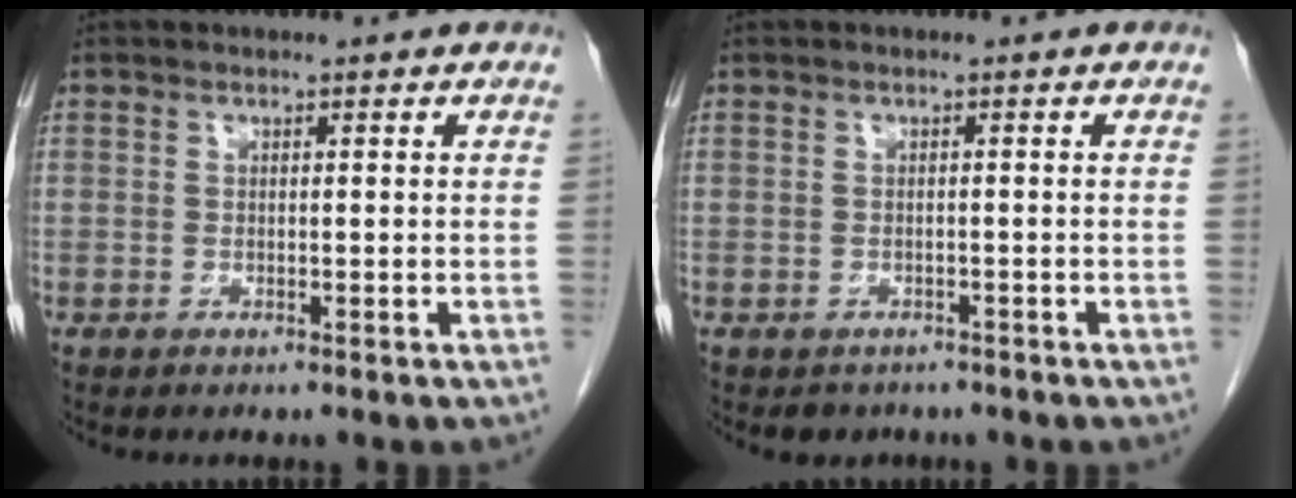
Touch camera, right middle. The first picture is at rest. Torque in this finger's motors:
{"motor_torque": [-0.13, -0.04, 0.00, 0.00]}